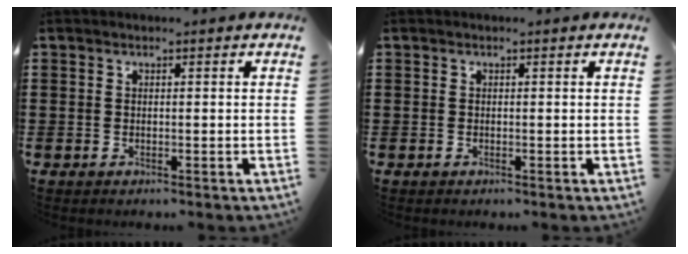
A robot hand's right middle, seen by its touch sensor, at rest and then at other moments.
{"total": 0.0}